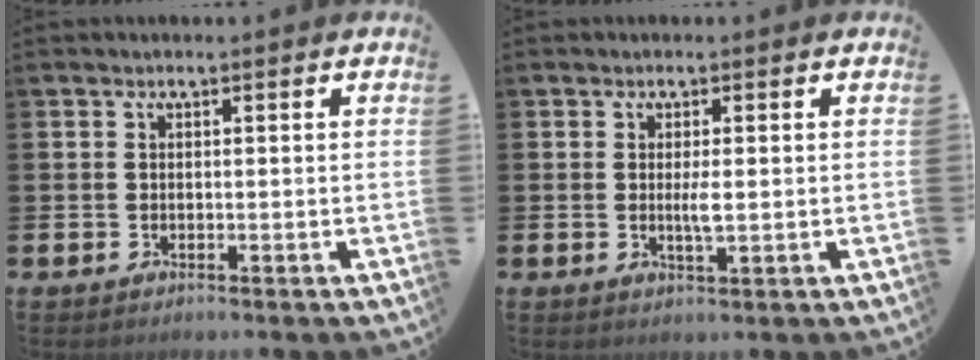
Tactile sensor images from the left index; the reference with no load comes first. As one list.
[{"total": 2.0, "force": [0.2, 0.4, 2.0], "torque": [-0.031, -0.005, 0.001]}]